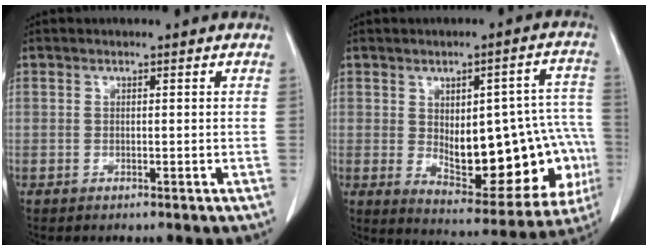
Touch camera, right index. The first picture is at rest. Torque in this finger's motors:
{"motor_torque": [1.25, -0.77, 0.59, 0.09]}